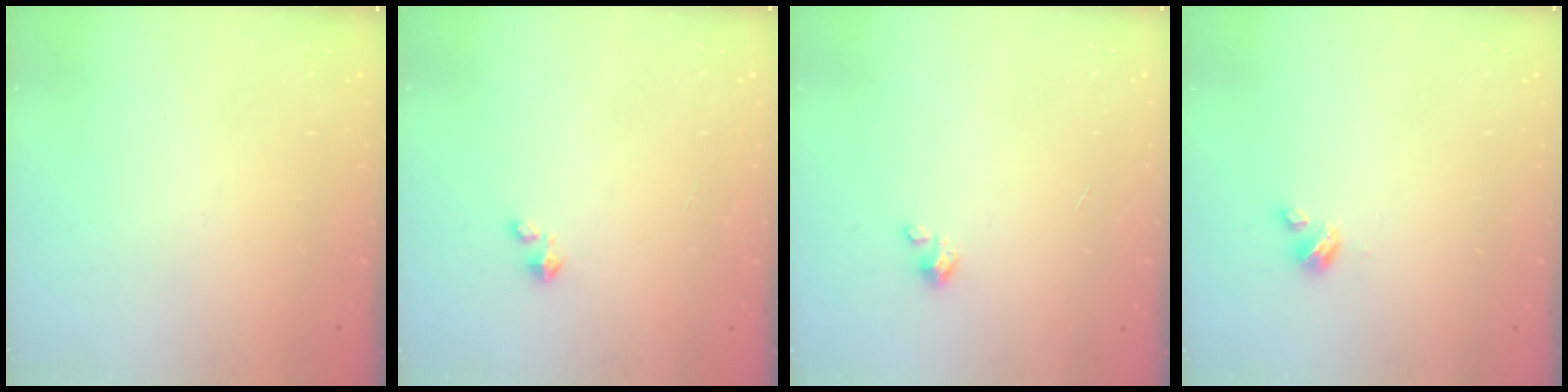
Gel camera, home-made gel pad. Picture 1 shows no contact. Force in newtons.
{"total": 1.4, "press": 1.4, "slide": 0.2}
{"total": 2.0, "press": 1.9, "slide": 0.3}
{"total": 2.7, "press": 2.7, "slide": 0.3}